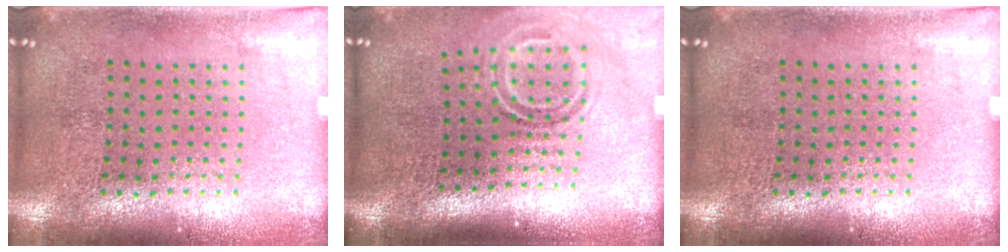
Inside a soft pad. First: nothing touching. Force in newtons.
{"total": 1.8, "press": 1.1, "slide": 1.4}
{"total": 0.0}